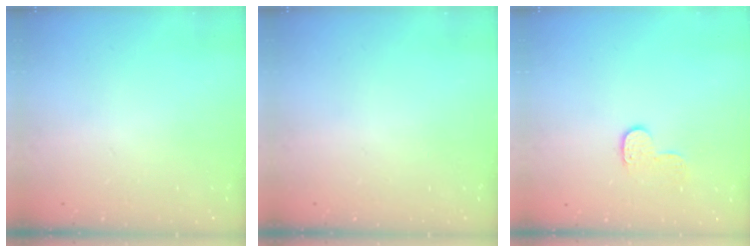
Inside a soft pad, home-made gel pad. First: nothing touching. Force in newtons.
{"total": 0.0}
{"total": 6.1, "press": 6.1, "slide": 0.2}